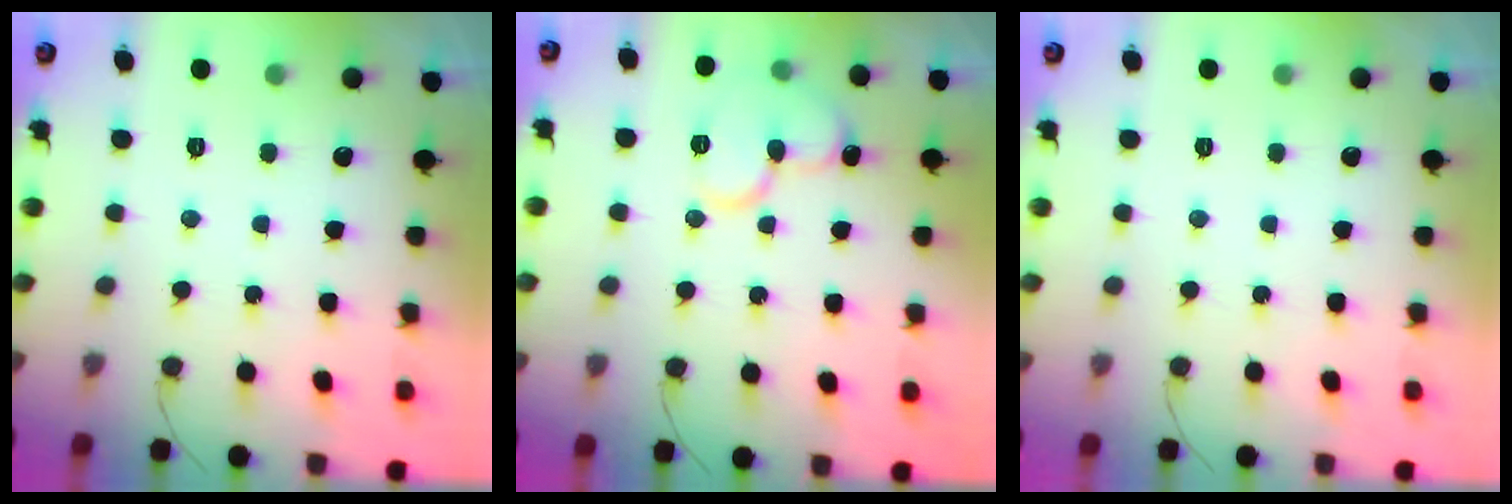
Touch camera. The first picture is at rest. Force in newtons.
{"total": 12.1, "press": 12.0, "slide": 1.7}
{"total": 0.0}